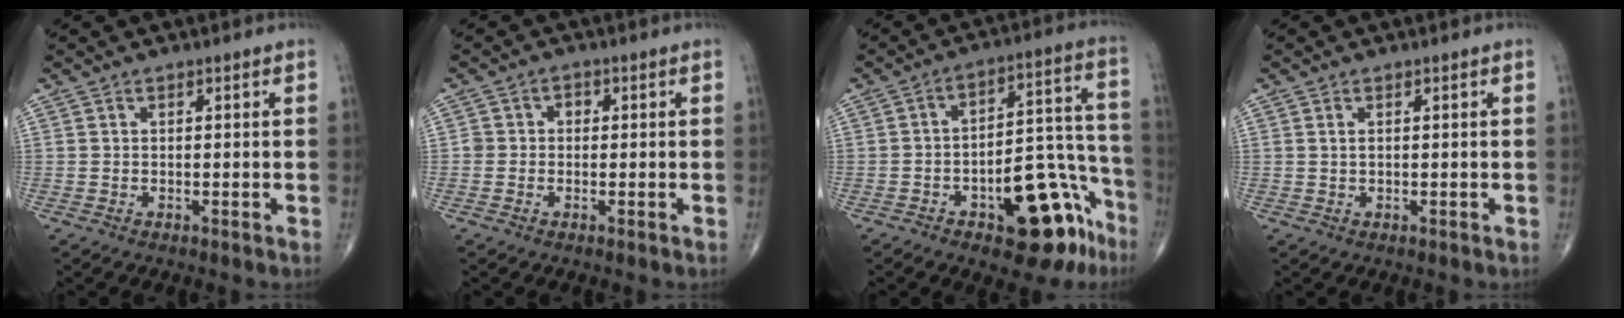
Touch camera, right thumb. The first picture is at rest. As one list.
[{"total": 2.2, "force": [-0.1, 2.0, 0.8], "torque": [0.003, 0.009, -0.005]}, {"total": 18.0, "force": [-9.2, 8.0, 13.2], "torque": [-0.114, 0.090, -0.118]}, {"total": 0.8, "force": [0.3, 0.4, 0.7], "torque": [-0.017, 0.003, 0.007]}]